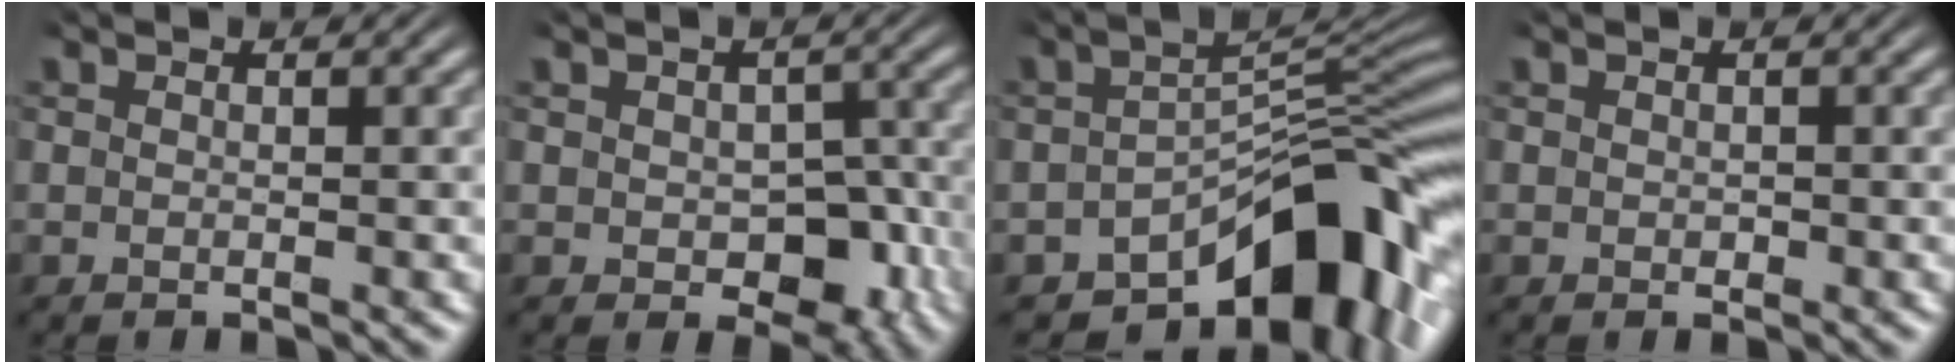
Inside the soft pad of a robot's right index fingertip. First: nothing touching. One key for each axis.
{"total": 4.4, "fx": -1.4, "fy": 3.1, "fz": 2.7, "tx": -0.041, "ty": -0.022, "tz": -0.010}
{"total": 12.1, "fx": -6.7, "fy": 5.0, "fz": 8.8, "tx": -0.111, "ty": -0.020, "tz": -0.088}
{"total": 0.0}